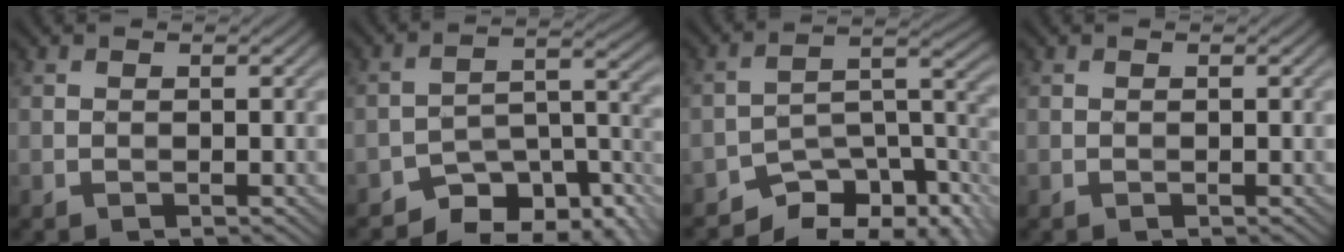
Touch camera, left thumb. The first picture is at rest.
{"total": 9.8, "force": [-7.8, 3.8, 4.5], "torque": [-0.057, -0.002, -0.130]}
{"total": 11.0, "force": [-8.7, 4.1, 5.4], "torque": [-0.070, -0.007, -0.143]}
{"total": 0.0}